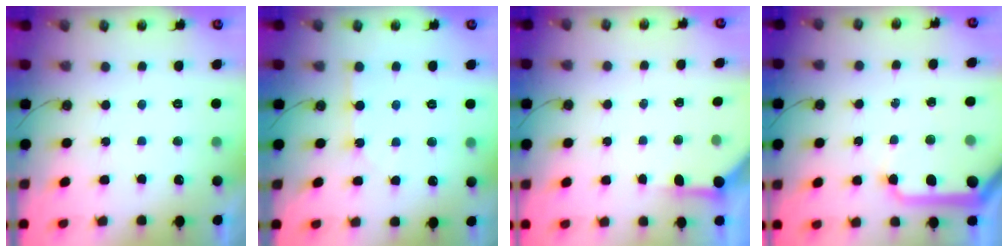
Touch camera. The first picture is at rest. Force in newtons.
{"total": 3.2, "press": 3.2, "slide": 0.2}
{"total": 4.0, "press": 4.0, "slide": 0.5}
{"total": 13.8, "press": 13.7, "slide": 1.7}